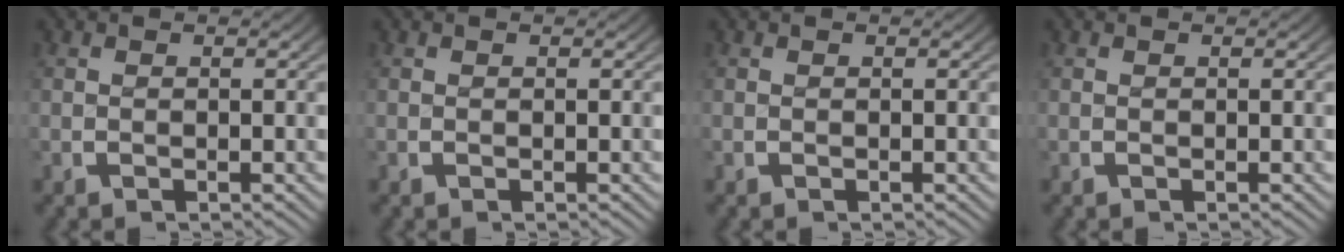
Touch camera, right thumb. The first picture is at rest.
{"total": 0.0}
{"total": 0.0}
{"total": 0.0}